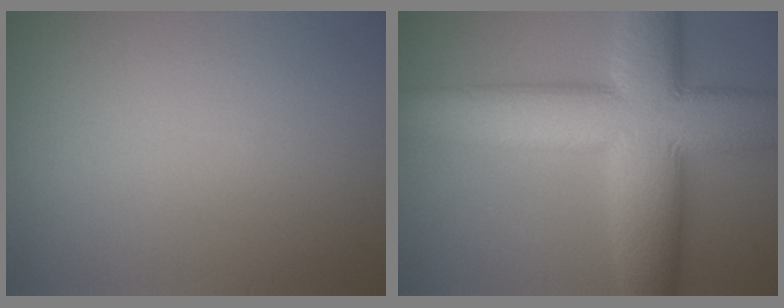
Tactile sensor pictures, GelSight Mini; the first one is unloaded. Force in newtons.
{"total": 13.7, "press": 13.7, "slide": 0.5}